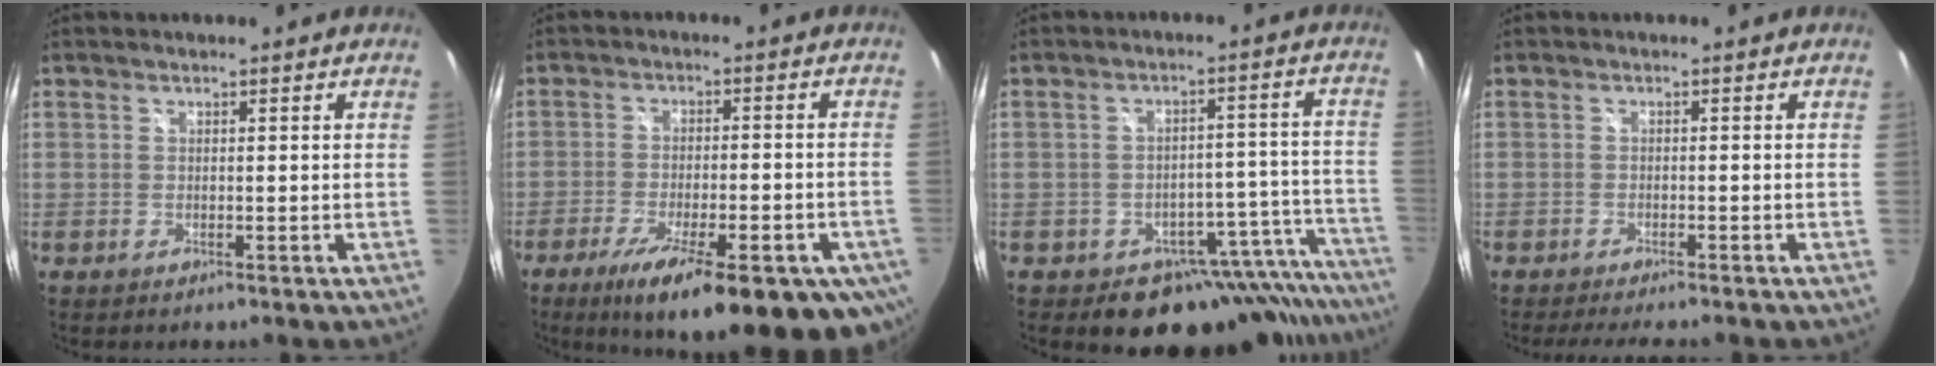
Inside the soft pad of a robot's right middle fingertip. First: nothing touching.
{"total": 23.1, "force": [-13.8, 6.9, 17.1], "torque": [-0.282, -0.066, -0.186]}
{"total": 16.0, "force": [-13.9, 7.1, 3.5], "torque": [-0.027, 0.045, -0.169]}
{"total": 5.1, "force": [-4.4, 0.6, 2.4], "torque": [-0.051, -0.015, -0.069]}